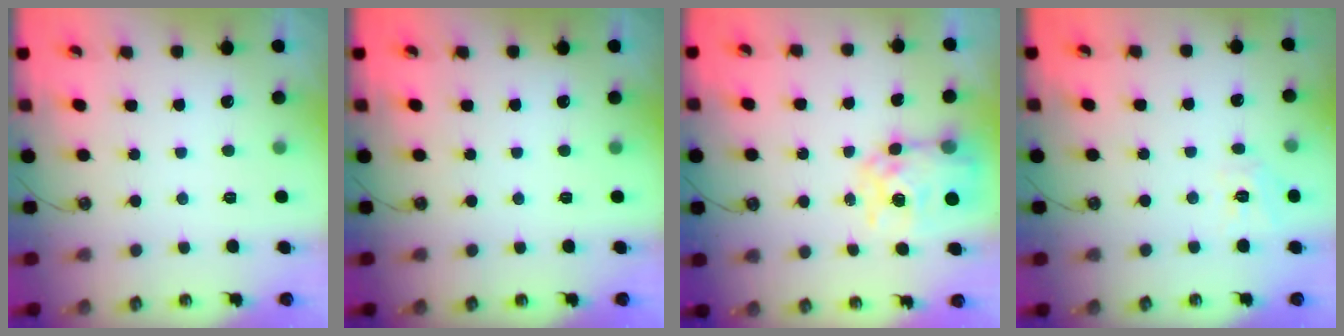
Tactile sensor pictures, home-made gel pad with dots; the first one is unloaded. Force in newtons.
{"total": 0.0}
{"total": 9.6, "press": 9.6, "slide": 0.9}
{"total": 8.8, "press": 8.7, "slide": 0.8}